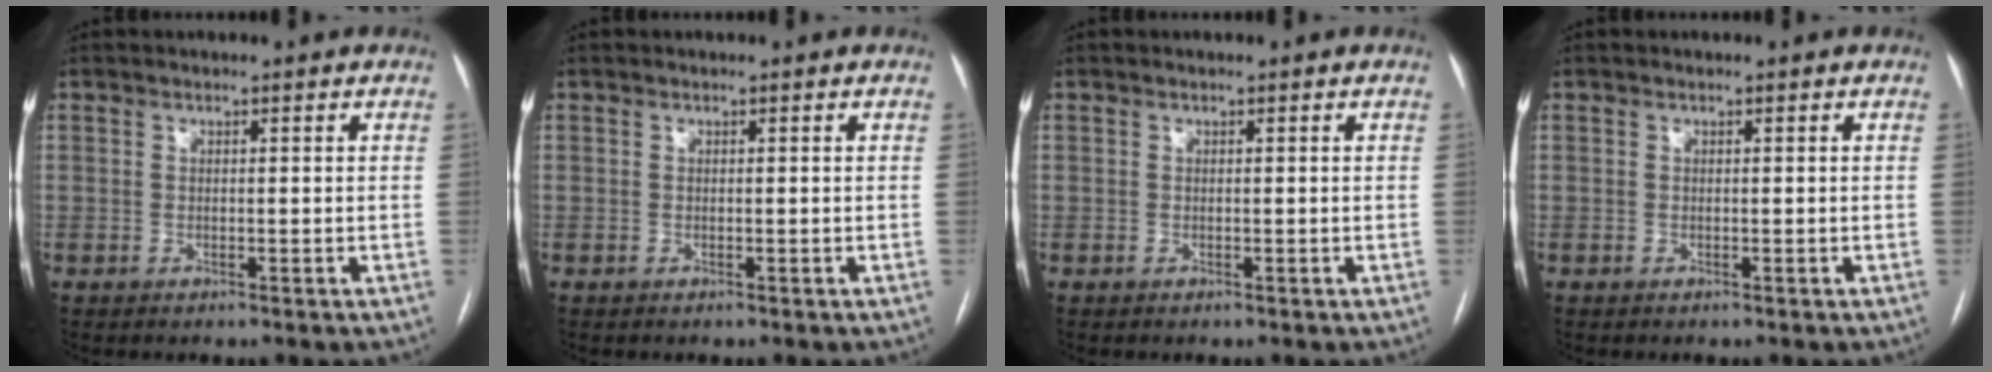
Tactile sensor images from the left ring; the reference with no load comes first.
{"total": 0.0}
{"total": 0.0}
{"total": 0.0}